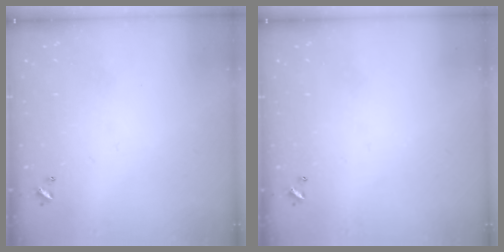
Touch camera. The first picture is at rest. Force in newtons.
{"total": 0.0}